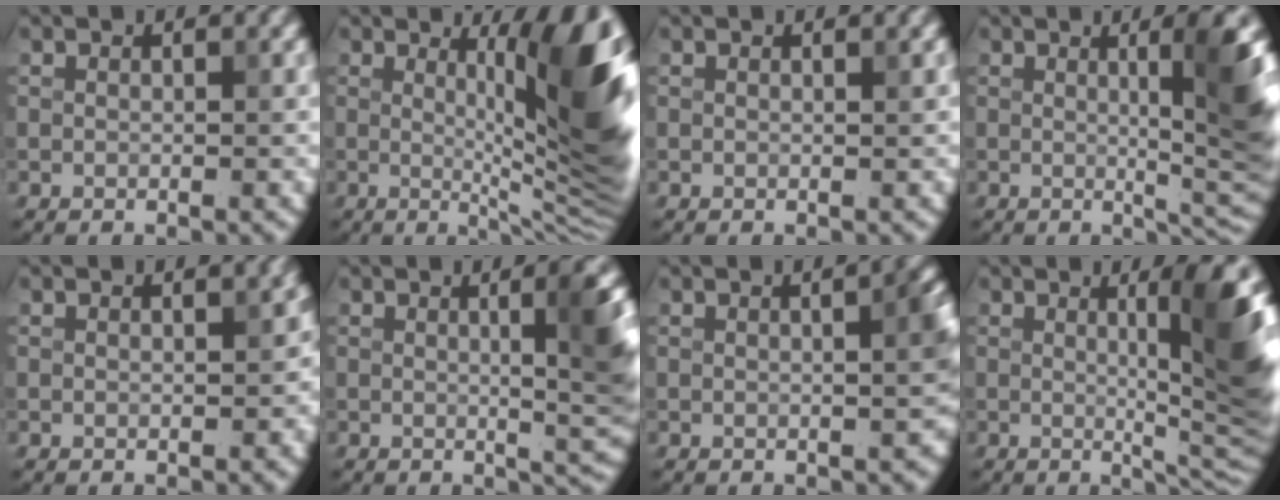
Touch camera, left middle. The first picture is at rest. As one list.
[{"total": 11.8, "force": [1.6, 2.8, 11.3], "torque": [-0.112, -0.004, 0.026]}, {"total": 0.7, "force": [0.4, 0.3, 0.5], "torque": [0.001, 0.003, 0.003]}, {"total": 7.1, "force": [0.9, 1.4, 6.9], "torque": [-0.080, -0.003, 0.021]}, {"total": 1.3, "force": [0.3, 0.6, 1.1], "torque": [-0.007, 0.006, 0.012]}, {"total": 5.3, "force": [0.6, 1.0, 5.2], "torque": [-0.057, 0.006, 0.011]}, {"total": 3.8, "force": [0.2, 1.3, 3.6], "torque": [-0.022, 0.016, 0.006]}, {"total": 9.7, "force": [1.6, 2.1, 9.3], "torque": [-0.109, 0.003, 0.032]}]